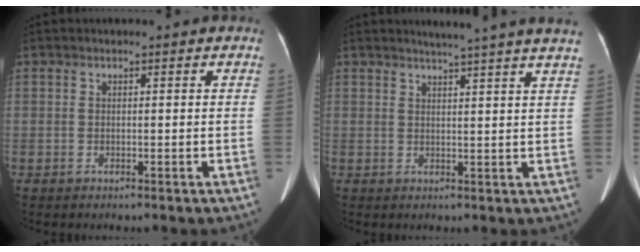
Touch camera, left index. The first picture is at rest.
{"total": 10.8, "force": [9.5, -1.4, 5.0], "torque": [-0.067, -0.032, 0.096]}